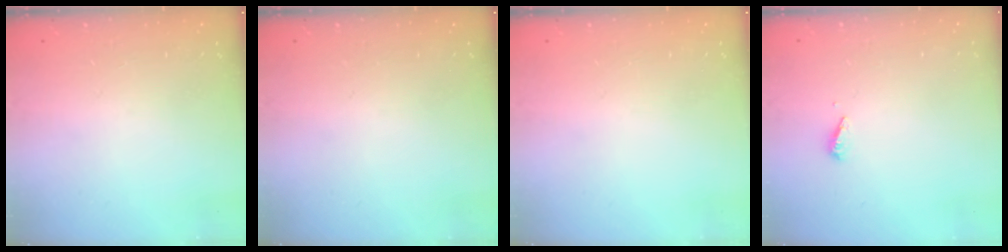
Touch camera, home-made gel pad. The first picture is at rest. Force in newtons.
{"total": 0.0}
{"total": 0.0}
{"total": 2.8, "press": 2.8, "slide": 0.2}